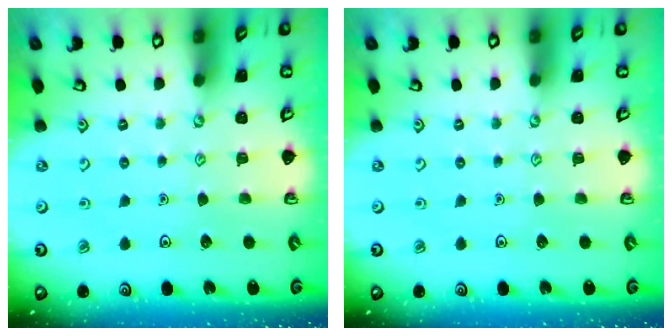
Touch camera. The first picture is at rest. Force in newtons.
{"total": 0.0}